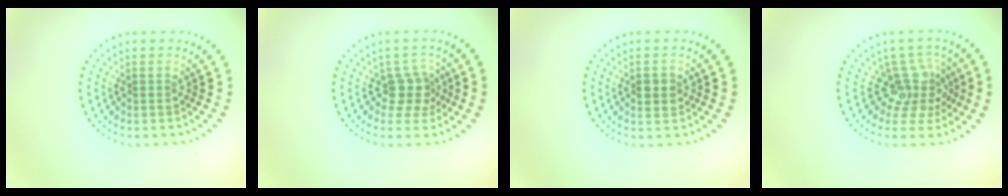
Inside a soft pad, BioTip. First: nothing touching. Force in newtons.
{"total": 2.4, "press": 1.9, "slide": 1.5}
{"total": 1.7, "press": 1.7, "slide": 0.1}
{"total": 3.5, "press": 2.5, "slide": 2.5}